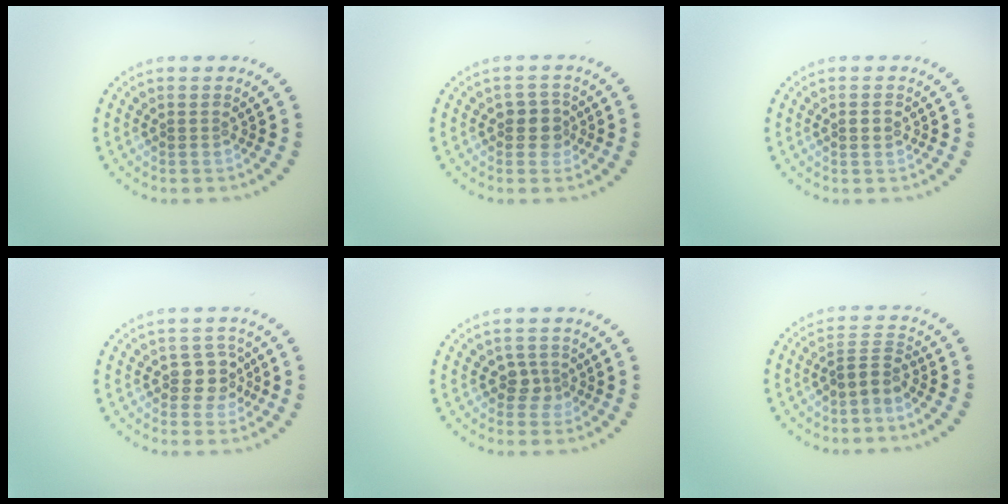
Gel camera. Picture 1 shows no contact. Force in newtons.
{"total": 2.0, "press": 1.7, "slide": 0.9}
{"total": 1.2, "press": 1.2, "slide": 0.1}
{"total": 2.4, "press": 2.1, "slide": 1.3}
{"total": 1.8, "press": 1.3, "slide": 1.2}
{"total": 2.2, "press": 1.4, "slide": 1.7}